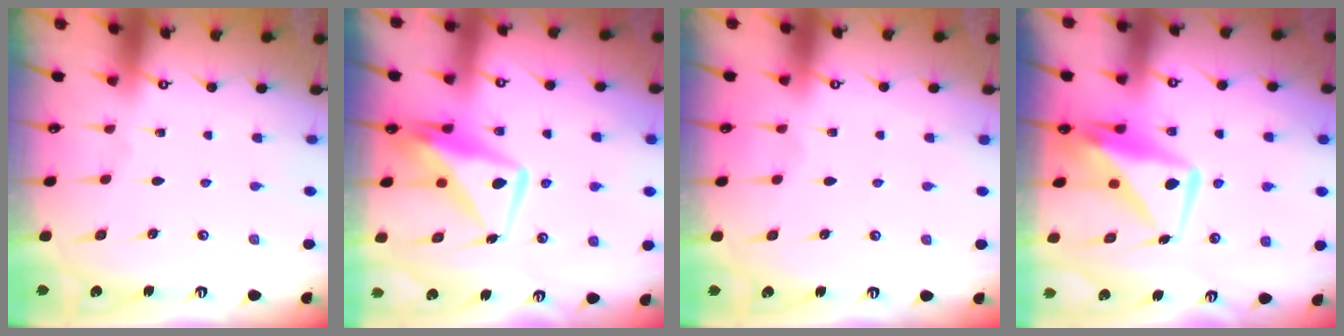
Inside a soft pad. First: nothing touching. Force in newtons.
{"total": 11.3, "press": 11.2, "slide": 1.3}
{"total": 3.7, "press": 3.7, "slide": 0.1}
{"total": 11.7, "press": 11.6, "slide": 1.1}